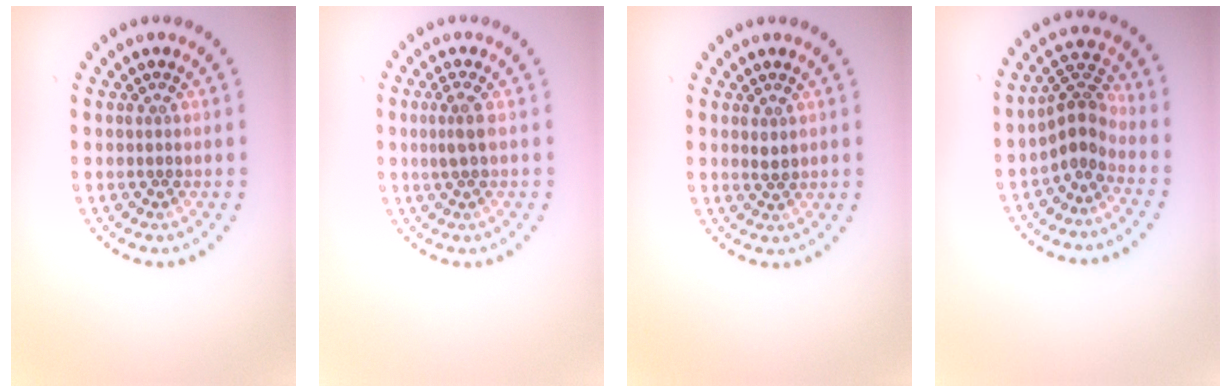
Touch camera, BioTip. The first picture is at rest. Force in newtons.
{"total": 1.6, "press": 1.4, "slide": 0.8}
{"total": 0.7, "press": 0.7, "slide": 0.3}
{"total": 2.8, "press": 2.3, "slide": 1.6}